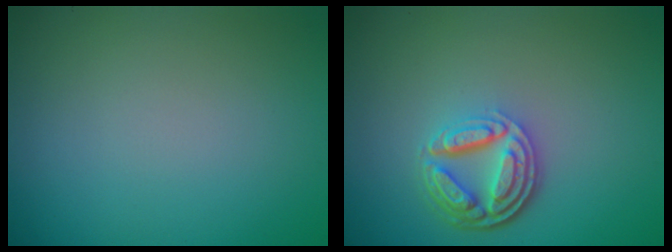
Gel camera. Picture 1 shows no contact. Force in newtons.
{"total": 4.6, "press": 3.6, "slide": 3.0}